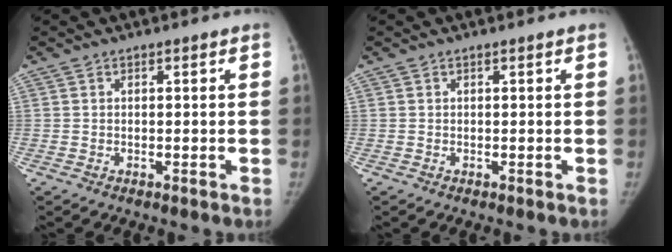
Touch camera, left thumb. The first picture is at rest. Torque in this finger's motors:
{"motor_torque": [-0.12, -0.15, 0.24, -0.20, 0.02]}